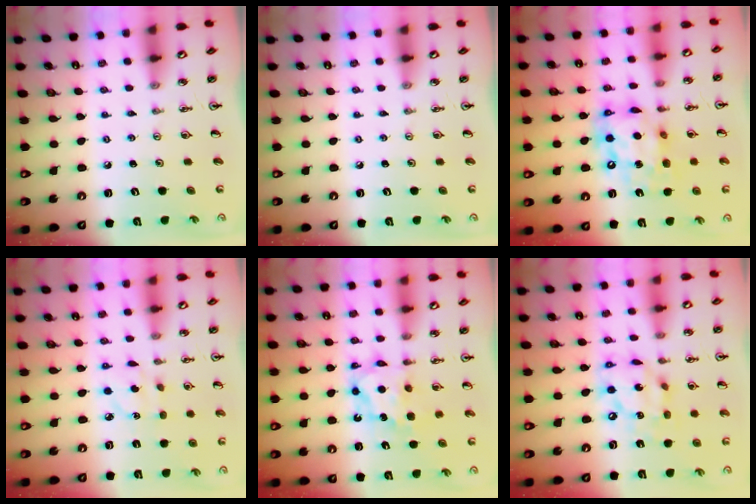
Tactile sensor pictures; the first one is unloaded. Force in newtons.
{"total": 0.0}
{"total": 14.0, "press": 13.9, "slide": 1.6}
{"total": 3.8, "press": 3.7, "slide": 0.8}
{"total": 7.1, "press": 7.1, "slide": 0.6}
{"total": 14.4, "press": 14.3, "slide": 1.7}